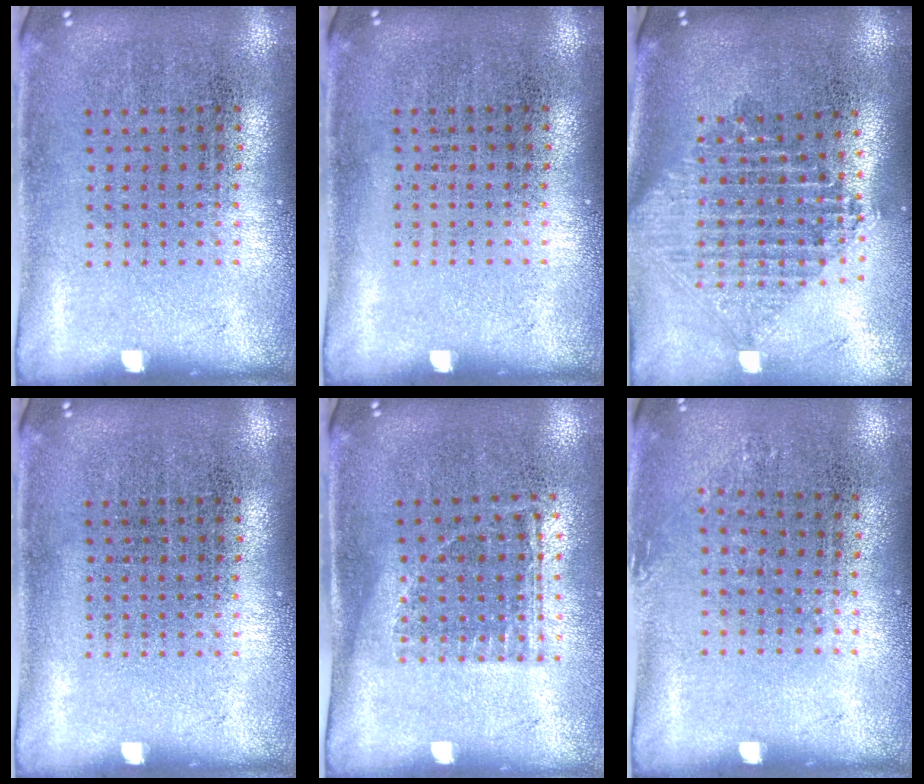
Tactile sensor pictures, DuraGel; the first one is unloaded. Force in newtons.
{"total": 0.0}
{"total": 2.2, "press": 1.7, "slide": 1.4}
{"total": 0.0}
{"total": 1.2, "press": 0.9, "slide": 0.7}
{"total": 0.8, "press": 0.7, "slide": 0.5}